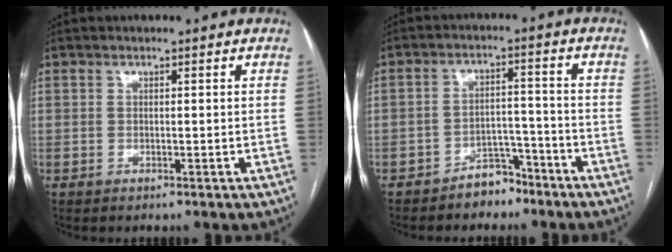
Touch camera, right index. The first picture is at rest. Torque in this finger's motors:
{"motor_torque": [-0.02, -0.02, -0.14, -0.07]}